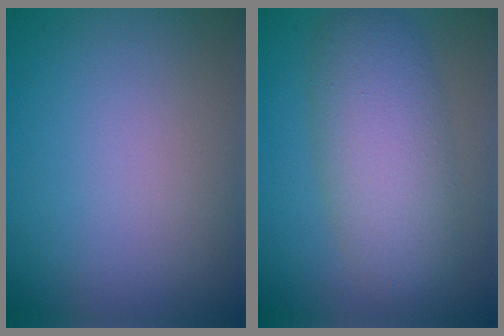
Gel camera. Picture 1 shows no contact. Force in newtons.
{"total": 6.4, "press": 6.4, "slide": 0.5}